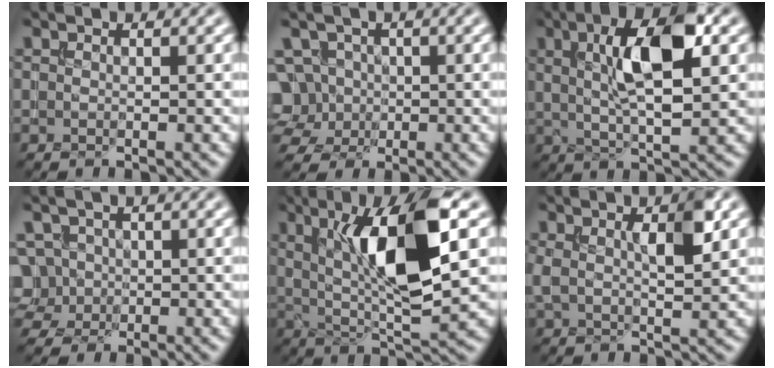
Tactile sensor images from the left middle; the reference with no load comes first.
{"total": 6.0, "force": [0.4, 5.4, 2.6], "torque": [-0.050, 0.036, -0.020]}
{"total": 8.3, "force": [2.3, 2.6, 7.5], "torque": [-0.124, 0.005, 0.037]}
{"total": 4.8, "force": [0.2, 4.3, 2.0], "torque": [-0.037, 0.032, -0.008]}
{"total": 10.1, "force": [2.4, 2.6, 9.5], "torque": [-0.157, 0.000, 0.045]}
{"total": 4.0, "force": [1.4, 1.0, 3.6], "torque": [-0.067, 0.002, 0.024]}